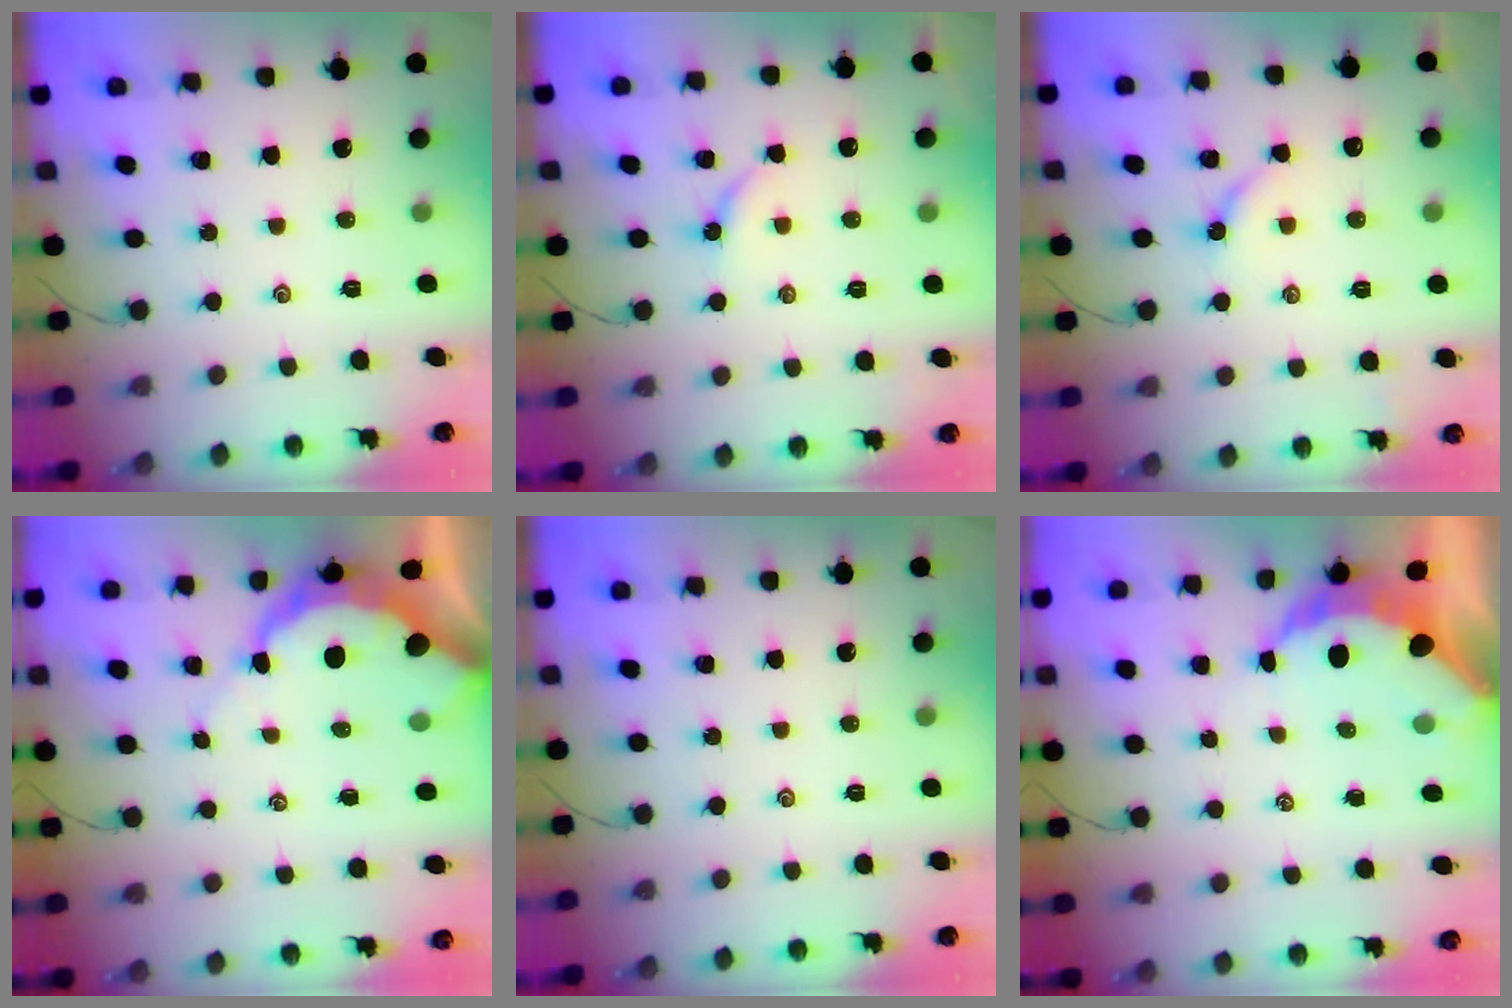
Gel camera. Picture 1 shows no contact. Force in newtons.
{"total": 4.9, "press": 4.8, "slide": 0.5}
{"total": 5.6, "press": 5.5, "slide": 0.8}
{"total": 7.5, "press": 7.4, "slide": 0.9}
{"total": 0.0}
{"total": 7.9, "press": 7.8, "slide": 1.1}